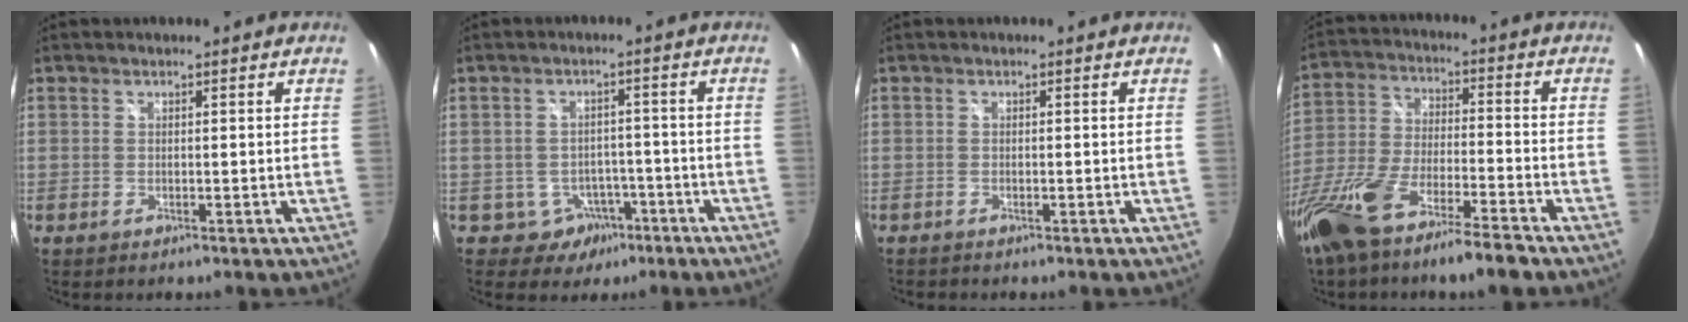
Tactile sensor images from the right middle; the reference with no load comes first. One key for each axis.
{"total": 5.3, "fx": -3.0, "fy": 4.4, "fz": 0.7, "tx": -0.024, "ty": 0.019, "tz": -0.029}
{"total": 0.9, "fx": -0.8, "fy": 0.4, "fz": 0.2, "tx": -0.009, "ty": -0.001, "tz": -0.013}
{"total": 17.4, "fx": -12.7, "fy": 2.9, "fz": 11.6, "tx": -0.247, "ty": -0.040, "tz": -0.234}